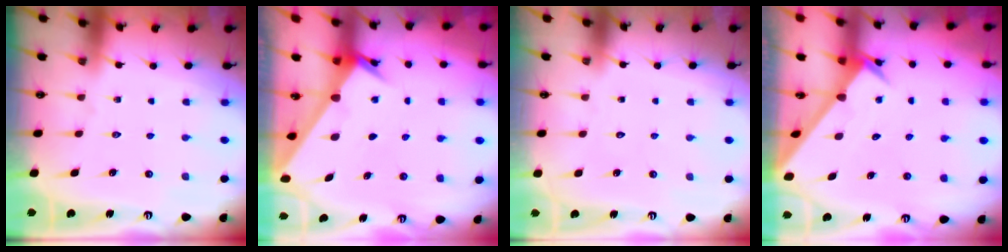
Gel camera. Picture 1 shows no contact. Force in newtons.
{"total": 2.4, "press": 2.4, "slide": 0.2}
{"total": 1.6, "press": 1.6, "slide": 0.0}
{"total": 2.9, "press": 2.9, "slide": 0.1}